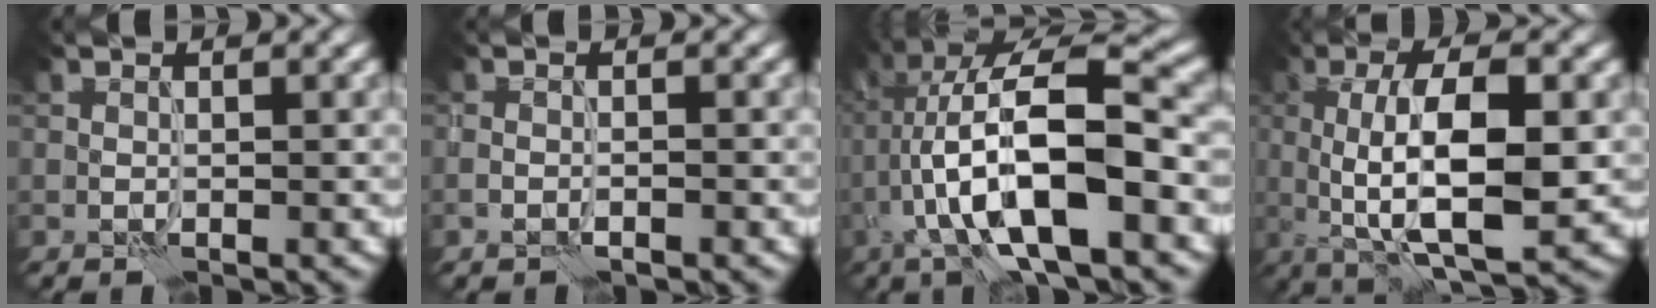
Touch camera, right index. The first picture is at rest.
{"total": 1.1, "force": [-0.8, 0.3, 0.7], "torque": [-0.017, 0.002, -0.016]}
{"total": 13.4, "force": [-2.5, 4.4, 12.4], "torque": [-0.221, 0.026, -0.042]}
{"total": 10.3, "force": [0.1, 3.5, 9.7], "torque": [-0.152, 0.006, 0.001]}